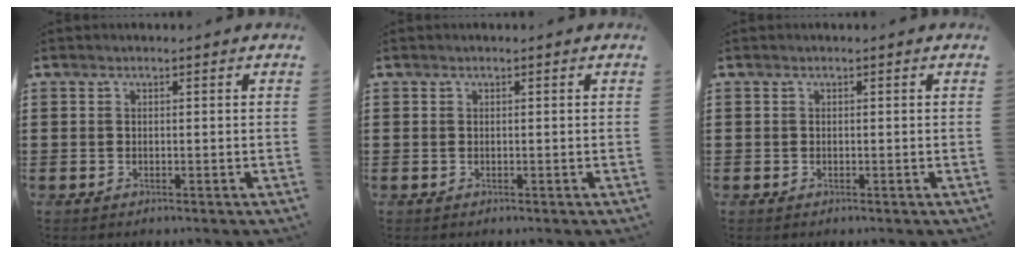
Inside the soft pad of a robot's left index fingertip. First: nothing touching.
{"total": 0.0}
{"total": 0.0}